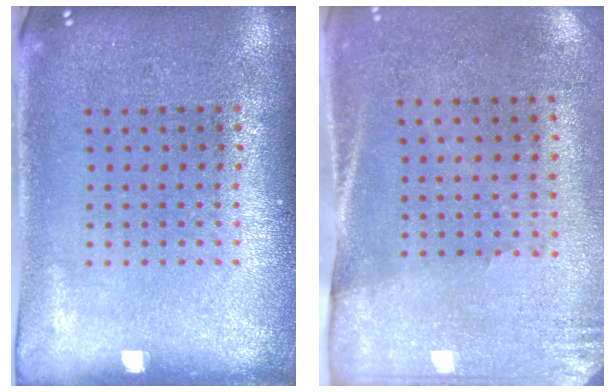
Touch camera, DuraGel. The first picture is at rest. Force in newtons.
{"total": 2.7, "press": 2.3, "slide": 1.4}